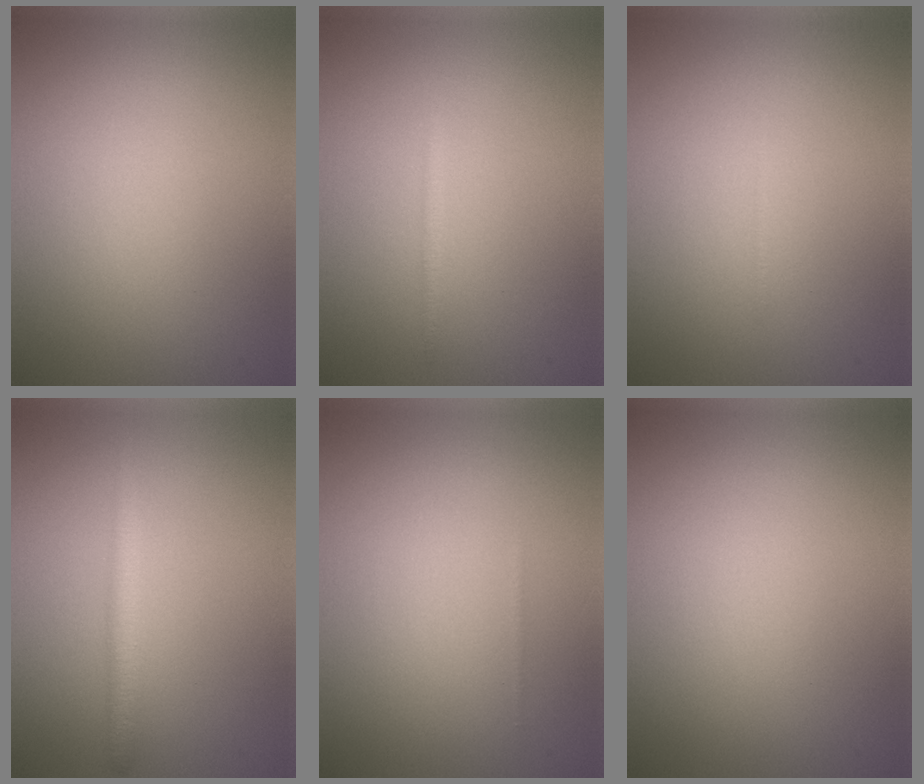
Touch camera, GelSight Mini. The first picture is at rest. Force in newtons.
{"total": 0.7, "press": 0.7, "slide": 0.1}
{"total": 0.7, "press": 0.7, "slide": 0.2}
{"total": 2.2, "press": 2.2, "slide": 0.1}
{"total": 0.0}
{"total": 0.0}